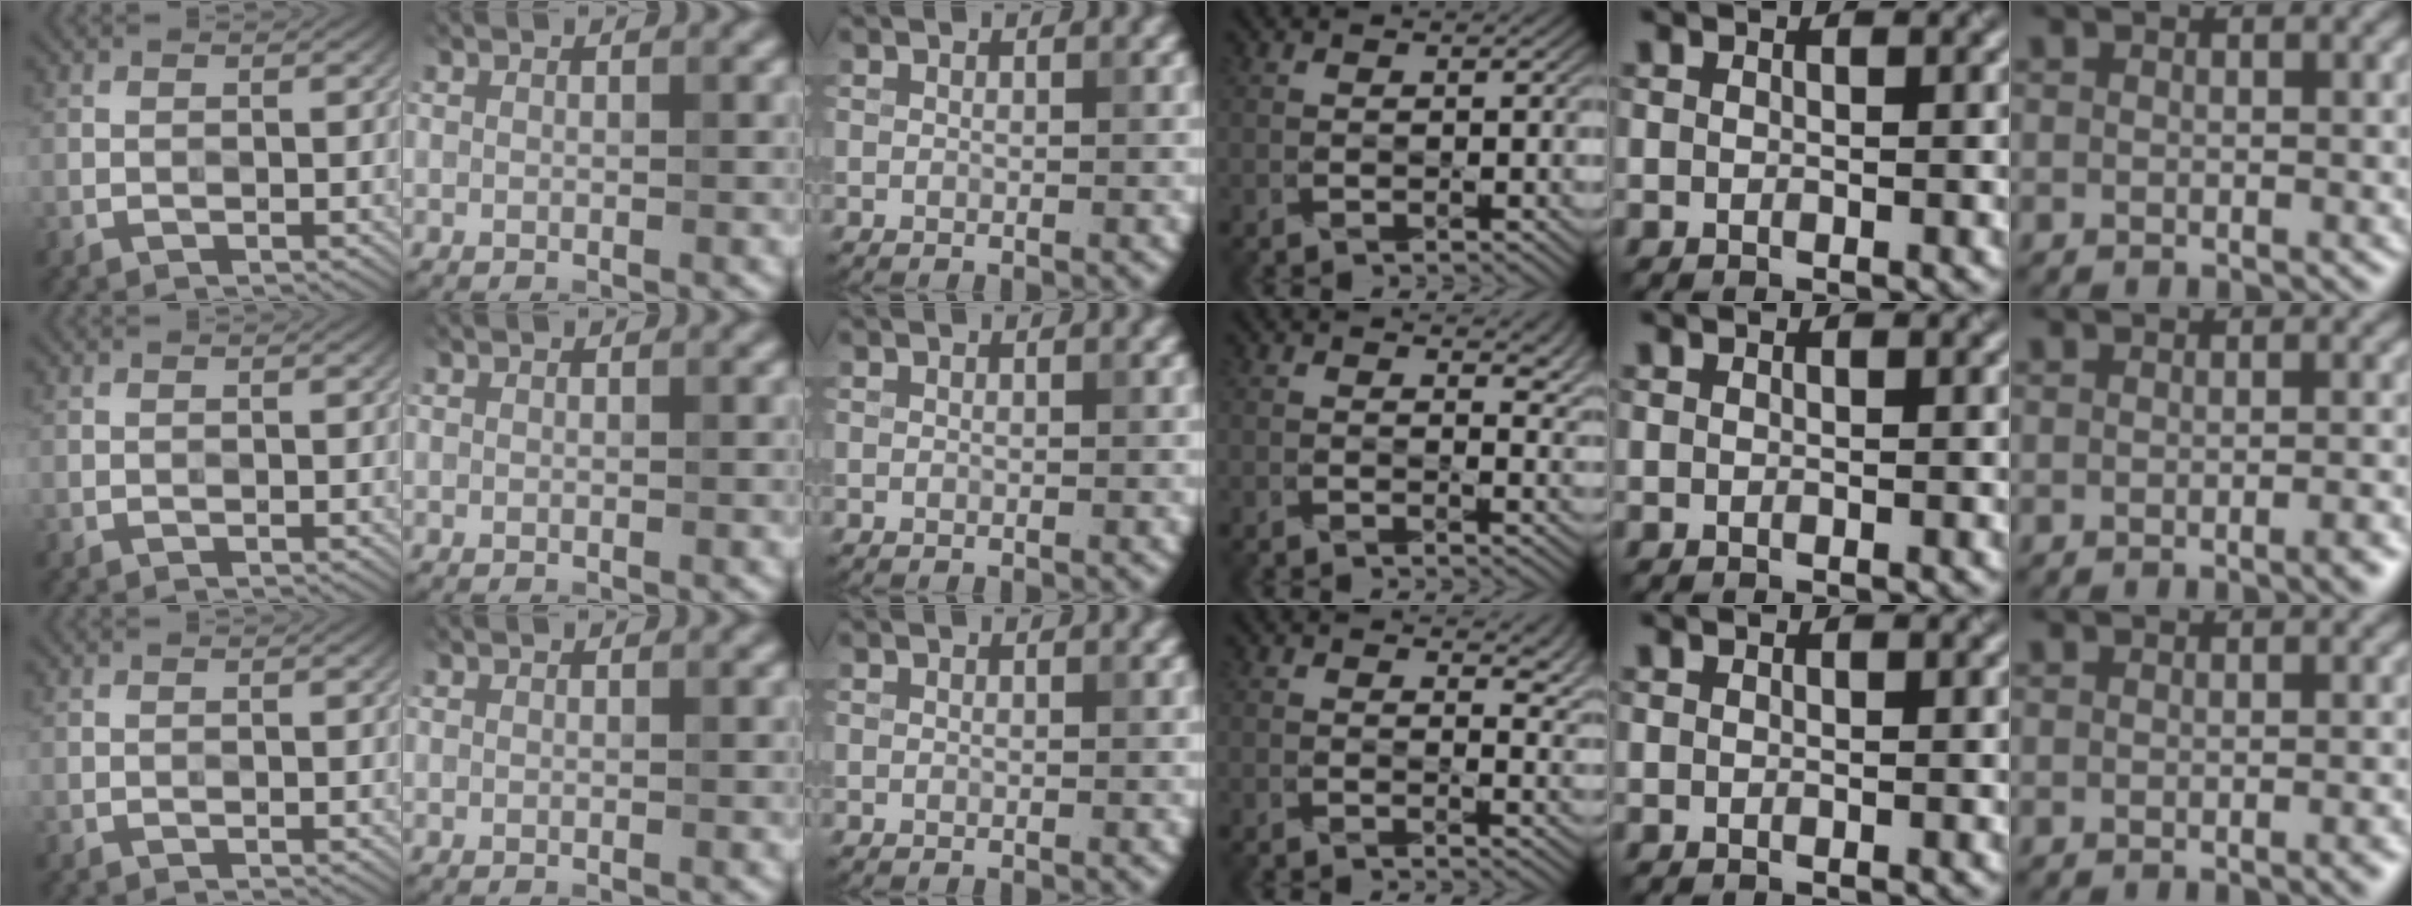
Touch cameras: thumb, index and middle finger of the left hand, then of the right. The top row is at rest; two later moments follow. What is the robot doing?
{"motion": "twist", "object": "bottle cap"}